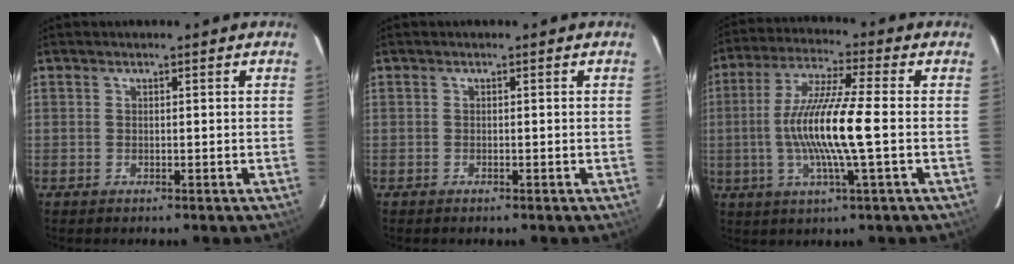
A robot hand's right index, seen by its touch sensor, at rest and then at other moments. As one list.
[{"total": 0.0}, {"total": 13.5, "force": [-1.6, 0.3, 13.5], "torque": [-0.258, -0.001, -0.031]}]